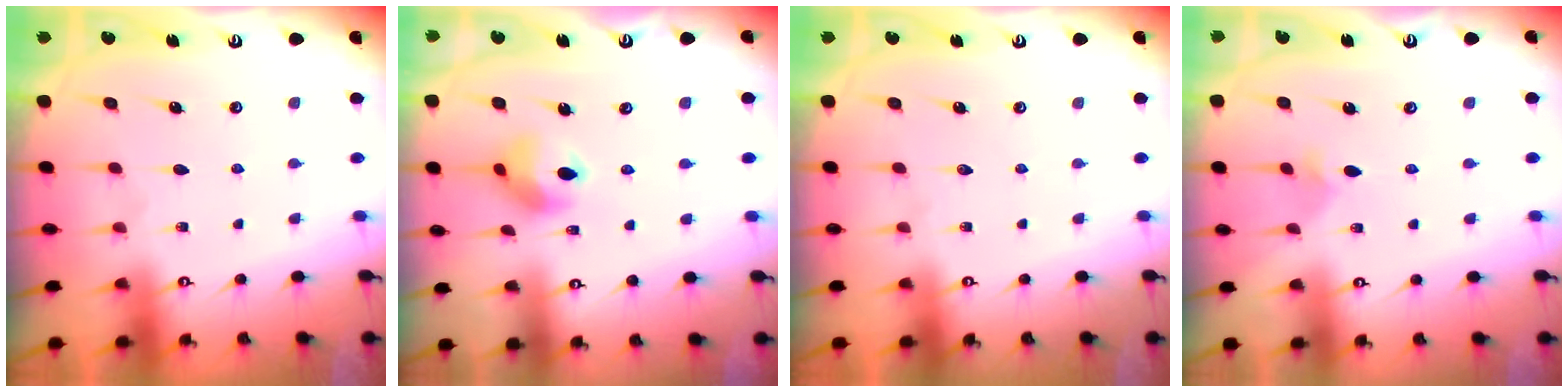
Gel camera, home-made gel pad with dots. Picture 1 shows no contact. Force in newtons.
{"total": 10.2, "press": 10.0, "slide": 2.0}
{"total": 0.0}
{"total": 2.2, "press": 2.1, "slide": 0.6}